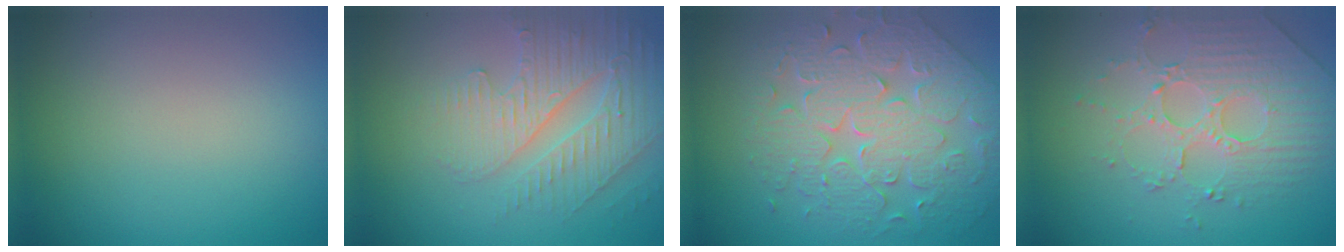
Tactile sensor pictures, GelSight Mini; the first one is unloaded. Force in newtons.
{"total": 4.1, "press": 3.9, "slide": 1.3}
{"total": 5.6, "press": 5.2, "slide": 2.2}
{"total": 5.2, "press": 3.7, "slide": 3.6}